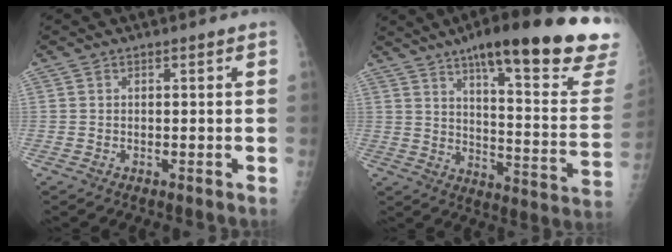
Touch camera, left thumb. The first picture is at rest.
{"total": 28.2, "force": [19.1, 5.1, 20.1], "torque": [-0.242, -0.078, 0.260]}